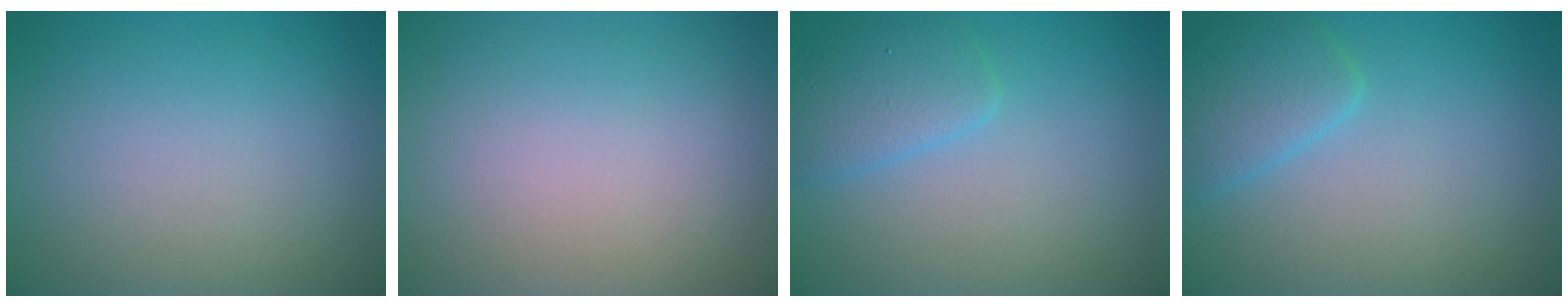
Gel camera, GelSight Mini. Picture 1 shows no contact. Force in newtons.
{"total": 0.5, "press": 0.5, "slide": 0.0}
{"total": 2.6, "press": 2.6, "slide": 0.1}
{"total": 2.9, "press": 2.9, "slide": 0.2}